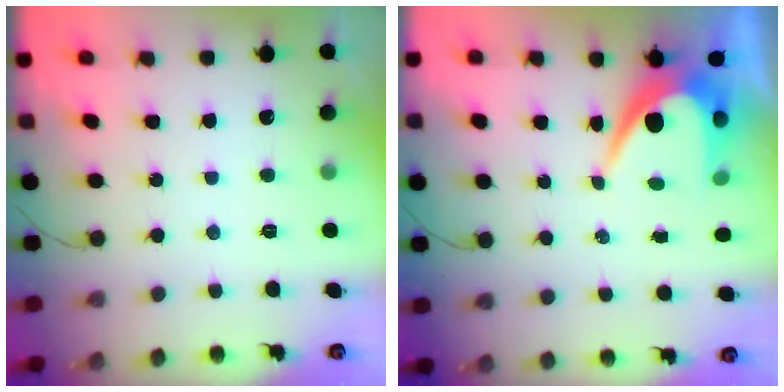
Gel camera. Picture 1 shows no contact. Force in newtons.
{"total": 8.1, "press": 8.1, "slide": 0.5}